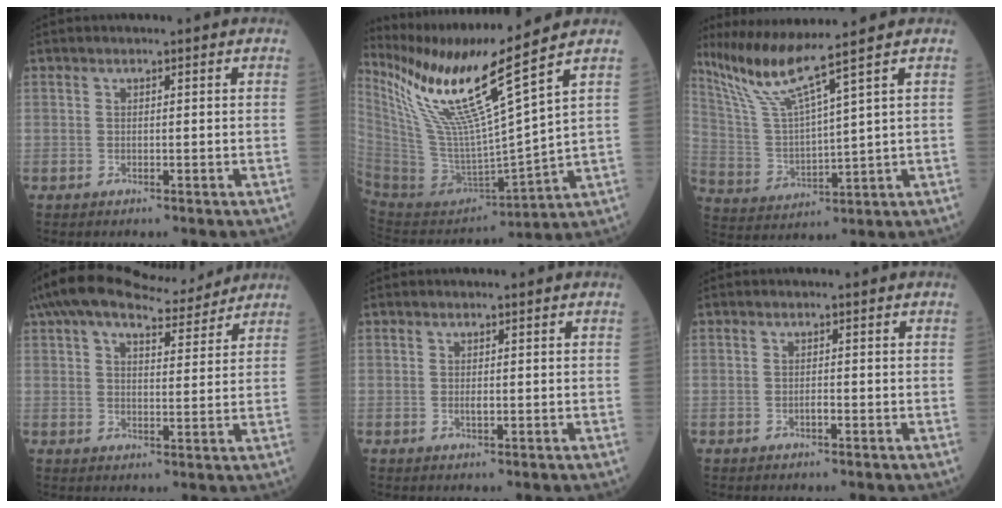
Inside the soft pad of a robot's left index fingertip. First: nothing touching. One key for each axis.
{"total": 16.5, "fx": 11.4, "fy": -2.0, "fz": 11.7, "tx": -0.228, "ty": -0.023, "tz": 0.225}
{"total": 9.8, "fx": 7.4, "fy": -2.0, "fz": 6.1, "tx": -0.124, "ty": -0.004, "tz": 0.151}
{"total": 13.7, "fx": 12.1, "fy": 3.1, "fz": 5.6, "tx": -0.097, "ty": 0.034, "tz": 0.180}
{"total": 0.8, "fx": 0.0, "fy": 0.3, "fz": 0.7, "tx": -0.014, "ty": -0.003, "tz": -0.001}
{"total": 0.6, "fx": -0.4, "fy": 0.1, "fz": 0.5, "tx": -0.009, "ty": 0.000, "tz": -0.008}